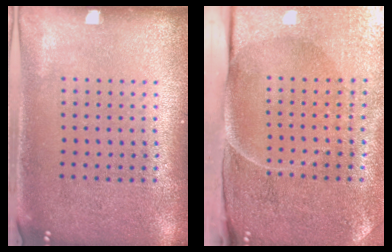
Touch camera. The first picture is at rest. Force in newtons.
{"total": 4.9, "press": 3.9, "slide": 3.0}